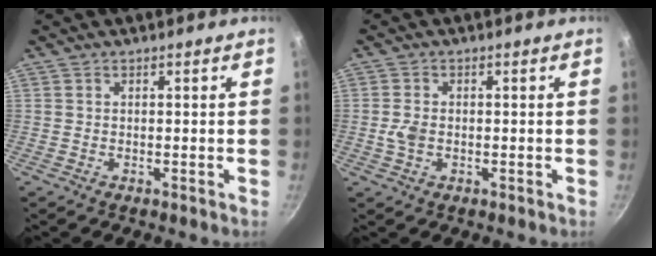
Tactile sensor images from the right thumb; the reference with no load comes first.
{"total": 3.1, "force": [-0.4, 2.0, 2.2], "torque": [-0.049, 0.003, -0.008]}